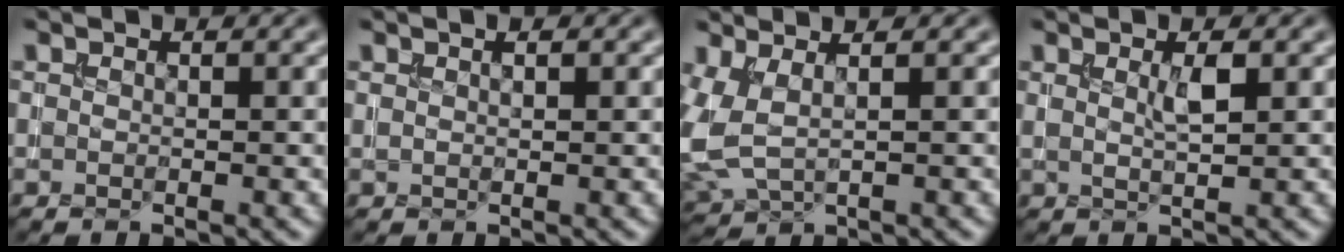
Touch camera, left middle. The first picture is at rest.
{"total": 0.8, "force": [0.4, 0.3, 0.6], "torque": [-0.011, 0.000, 0.009]}
{"total": 4.4, "force": [0.6, 2.3, 3.7], "torque": [-0.105, -0.003, 0.014]}
{"total": 1.8, "force": [0.6, 0.3, 1.6], "torque": [-0.033, -0.001, 0.009]}